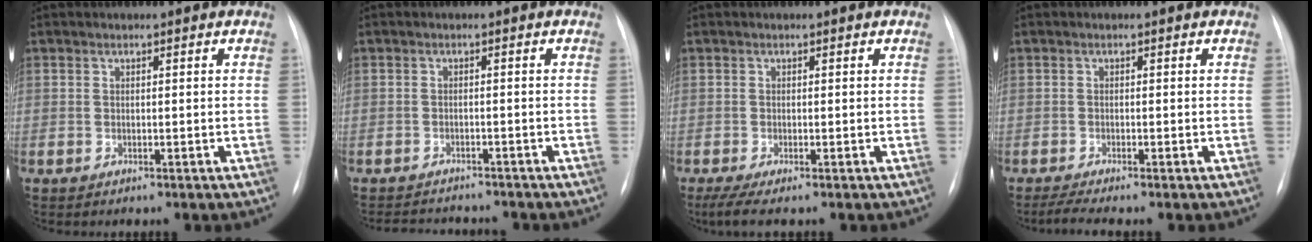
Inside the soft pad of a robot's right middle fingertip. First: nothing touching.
{"total": 6.2, "force": [-6.0, 1.1, 1.1], "torque": [-0.012, 0.002, -0.082]}
{"total": 2.4, "force": [-1.6, 0.3, 1.9], "torque": [-0.039, -0.010, -0.031]}
{"total": 2.4, "force": [-1.9, -0.4, 1.4], "torque": [-0.036, -0.008, -0.039]}